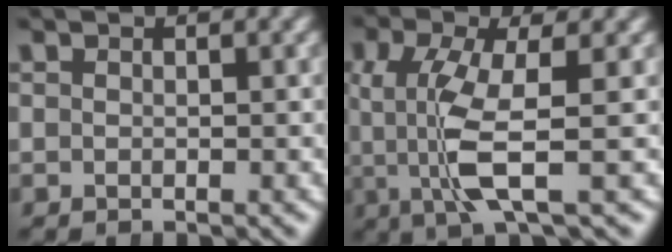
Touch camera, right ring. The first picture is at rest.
{"total": 5.1, "force": [-0.1, 1.0, 5.0], "torque": [-0.116, -0.019, 0.006]}